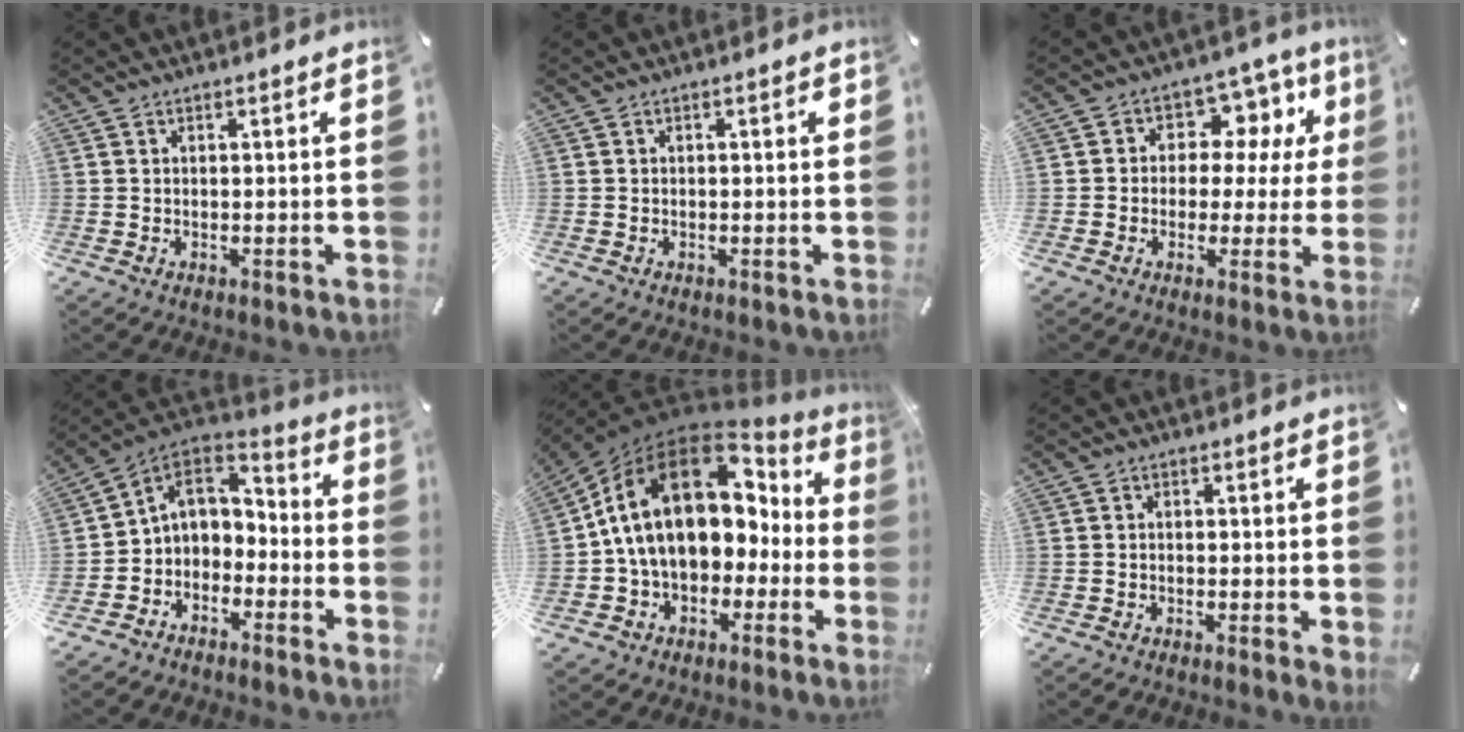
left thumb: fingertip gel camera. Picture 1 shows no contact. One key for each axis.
{"total": 1.1, "fx": -0.2, "fy": 0.4, "fz": 1.0, "tx": -0.017, "ty": 0.001, "tz": -0.006}
{"total": 9.7, "fx": 2.0, "fy": 7.9, "fz": 5.2, "tx": -0.074, "ty": -0.007, "tz": 0.037}
{"total": 6.5, "fx": -1.7, "fy": 6.0, "fz": 2.1, "tx": -0.054, "ty": 0.013, "tz": -0.030}
{"total": 19.8, "fx": 4.5, "fy": 13.9, "fz": 13.3, "tx": -0.255, "ty": -0.011, "tz": 0.082}
{"total": 0.9, "fx": -0.4, "fy": 0.3, "fz": 0.7, "tx": -0.014, "ty": -0.002, "tz": -0.008}